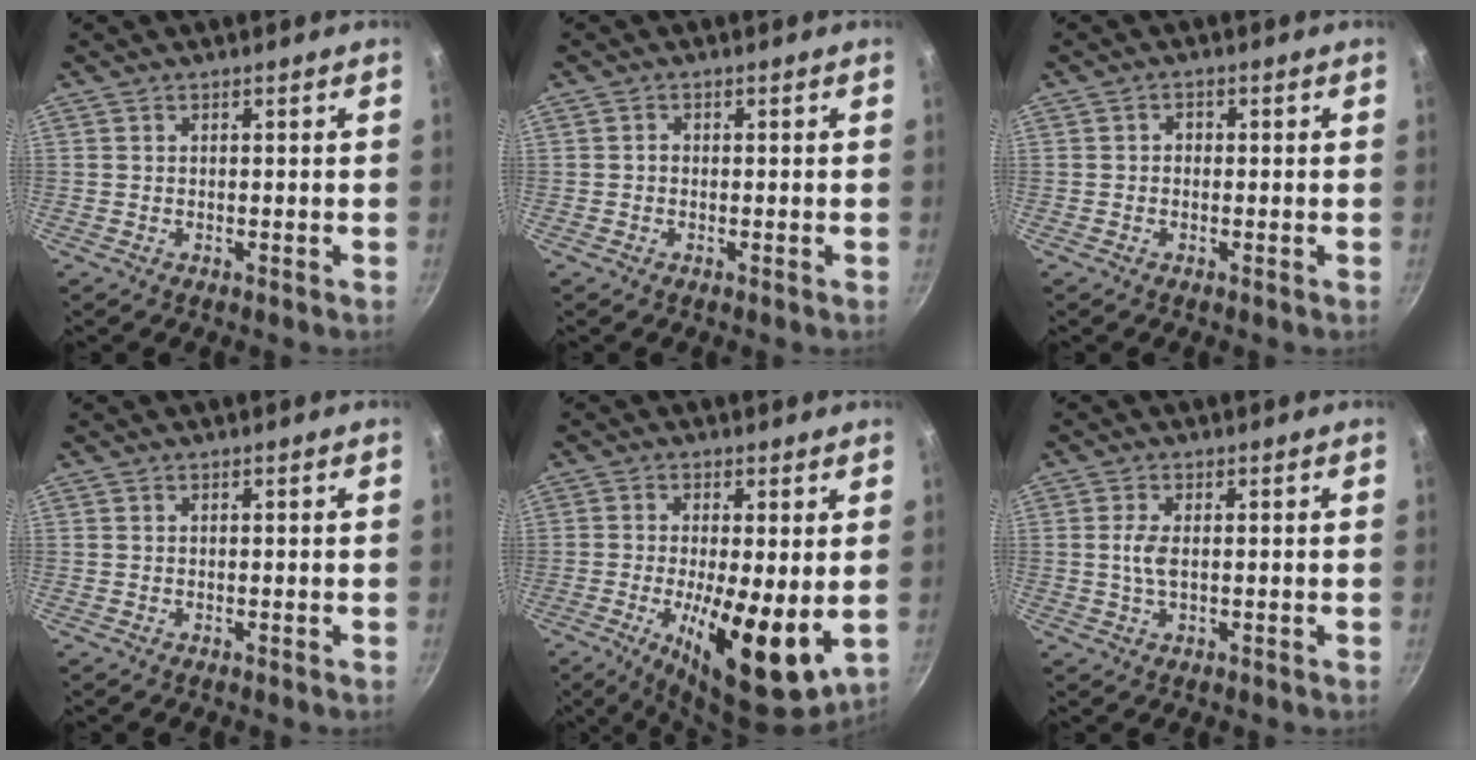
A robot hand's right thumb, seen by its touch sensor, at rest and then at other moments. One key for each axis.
{"total": 0.7, "fx": -0.3, "fy": 0.6, "fz": 0.3, "tx": -0.004, "ty": 0.003, "tz": -0.007}
{"total": 1.4, "fx": -0.2, "fy": 1.2, "fz": 0.7, "tx": -0.011, "ty": 0.005, "tz": -0.006}
{"total": 0.0}
{"total": 14.5, "fx": -1.9, "fy": 4.9, "fz": 13.5, "tx": -0.209, "ty": -0.016, "tz": -0.022}
{"total": 3.1, "fx": 0.1, "fy": 1.3, "fz": 2.9, "tx": -0.066, "ty": 0.001, "tz": 0.000}